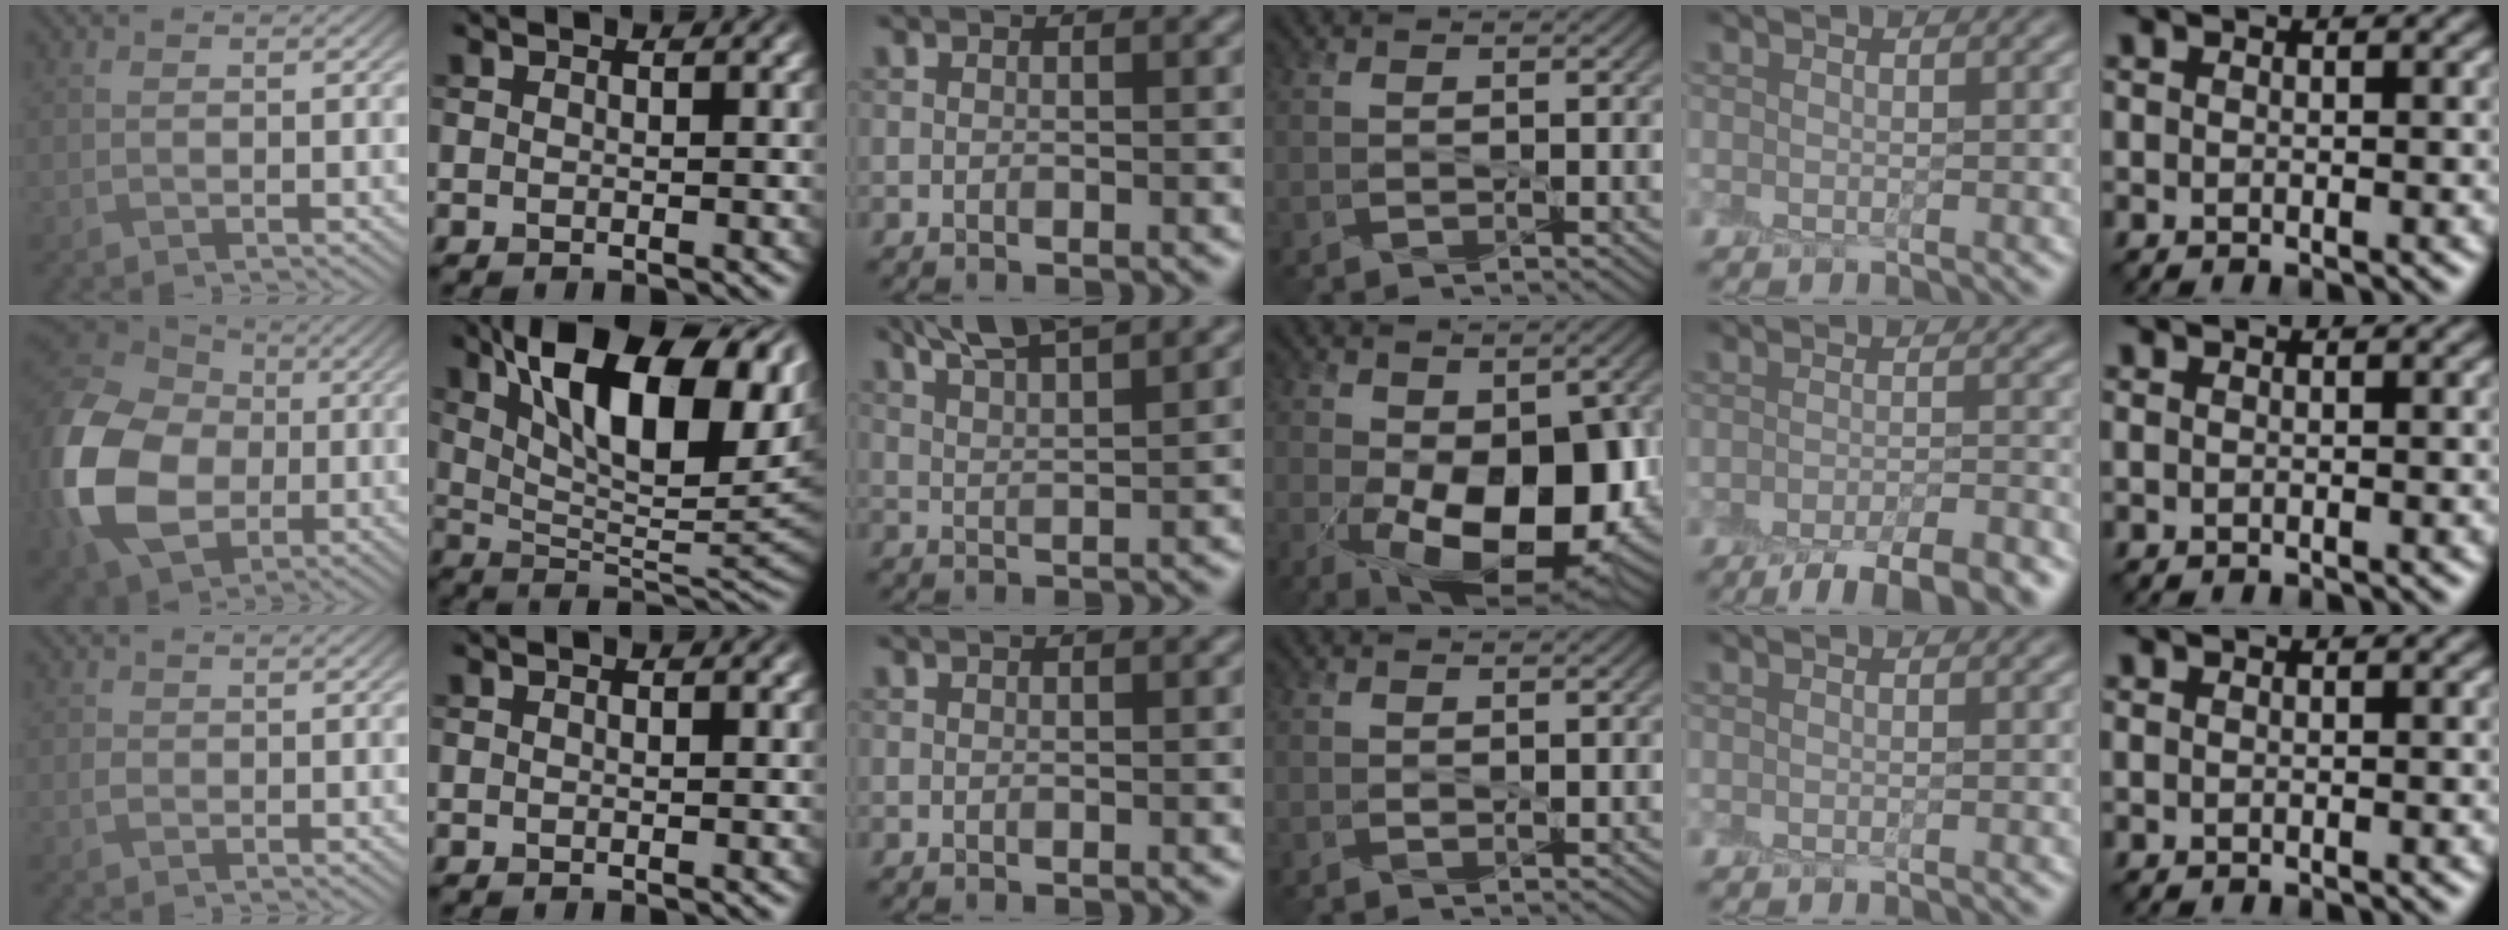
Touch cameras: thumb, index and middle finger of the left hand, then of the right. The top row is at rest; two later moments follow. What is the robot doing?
{"motion": "peel", "object": "shipping label"}